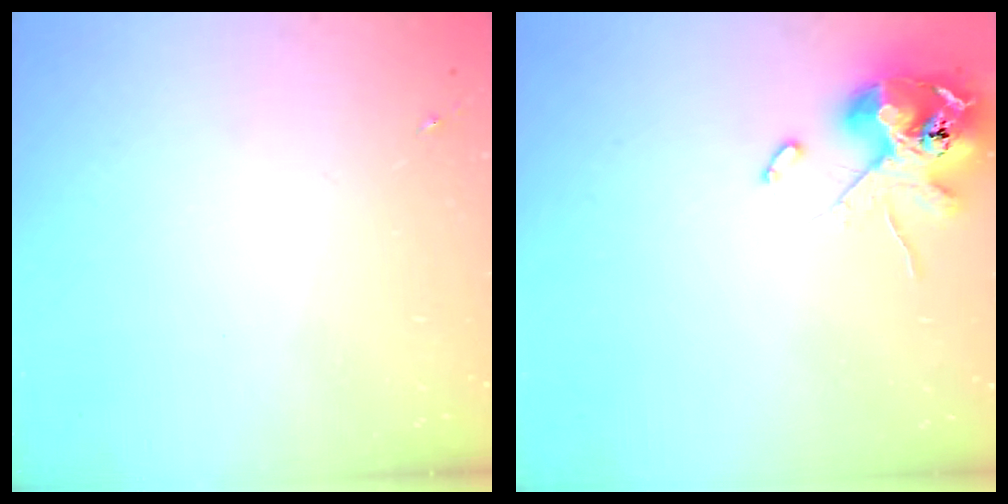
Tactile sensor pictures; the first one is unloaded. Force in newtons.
{"total": 12.7, "press": 12.5, "slide": 2.1}